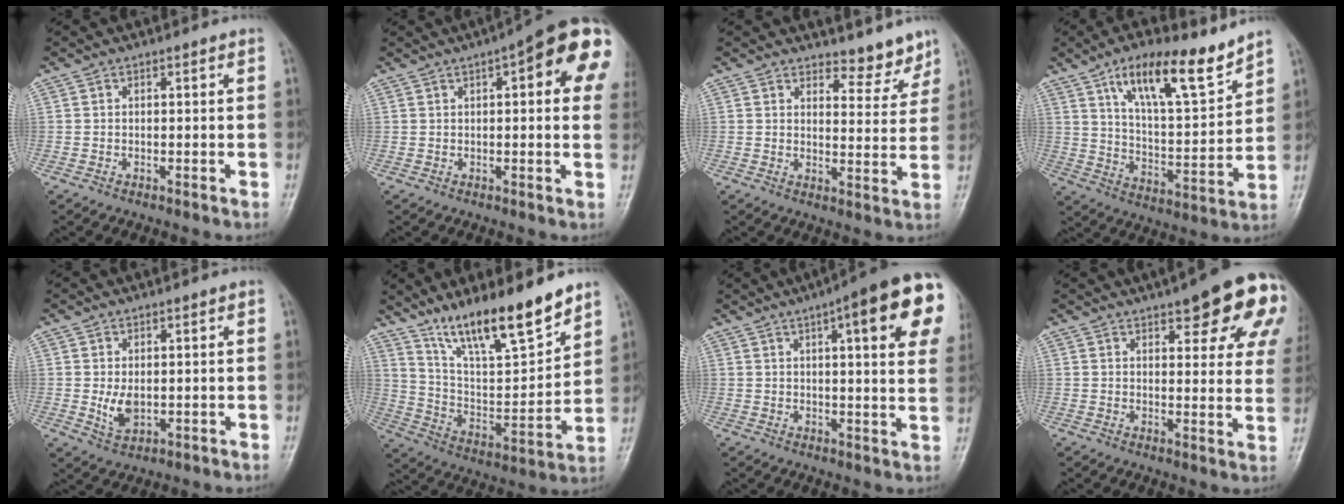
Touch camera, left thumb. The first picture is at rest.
{"total": 15.9, "force": [5.2, 4.7, 14.2], "torque": [-0.167, 0.008, 0.053]}
{"total": 5.9, "force": [5.3, 2.3, 1.1], "torque": [0.008, -0.051, 0.072]}
{"total": 15.8, "force": [10.5, 4.7, 10.8], "torque": [-0.155, -0.059, 0.186]}
{"total": 4.0, "force": [0.0, 2.5, 3.1], "torque": [-0.050, -0.009, 0.009]}
{"total": 18.0, "force": [13.4, 4.0, 11.4], "torque": [-0.162, -0.076, 0.243]}
{"total": 19.4, "force": [7.8, 4.4, 17.2], "torque": [-0.211, -0.006, 0.092]}
{"total": 19.0, "force": [9.8, 6.2, 15.0], "torque": [-0.161, -0.024, 0.112]}